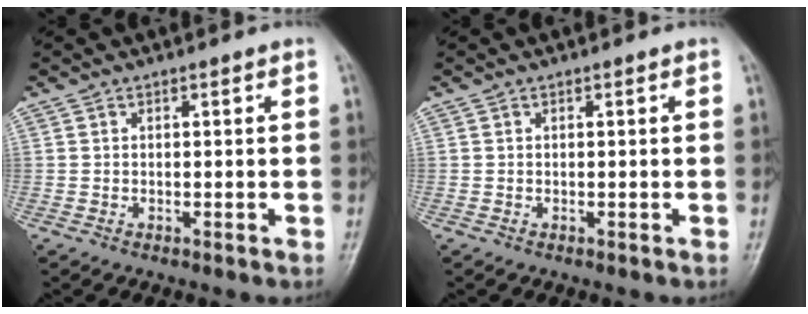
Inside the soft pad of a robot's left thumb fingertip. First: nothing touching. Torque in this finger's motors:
{"motor_torque": [0.00, 0.00, -0.04, -0.04, 0.00]}